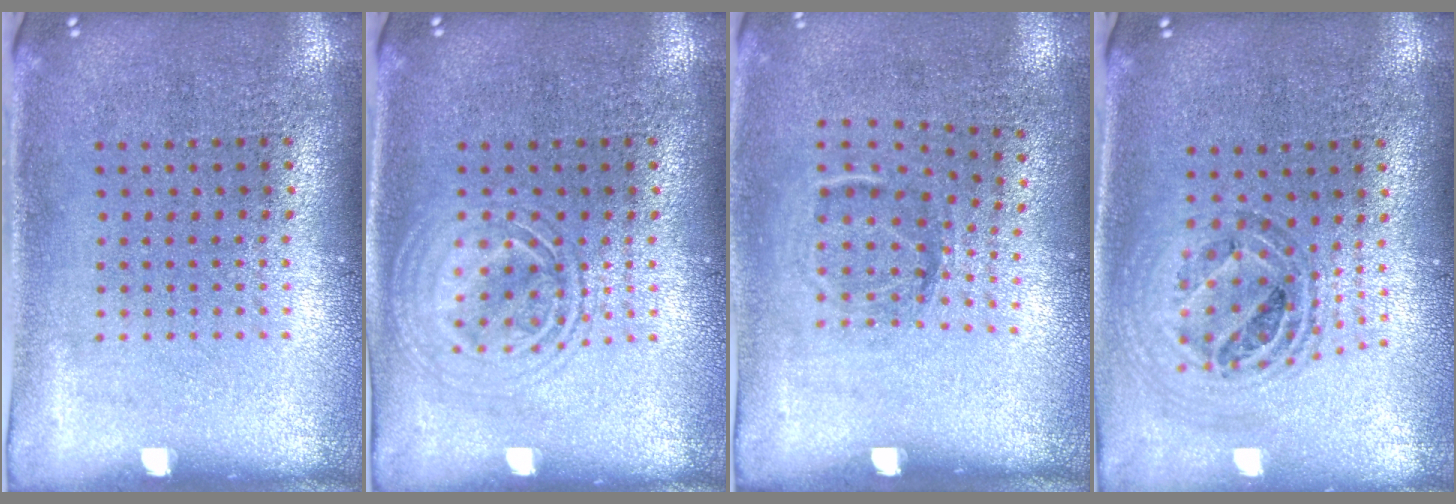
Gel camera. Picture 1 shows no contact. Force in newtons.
{"total": 2.6, "press": 2.6, "slide": 0.3}
{"total": 1.2, "press": 0.8, "slide": 0.8}
{"total": 1.0, "press": 1.0, "slide": 0.1}